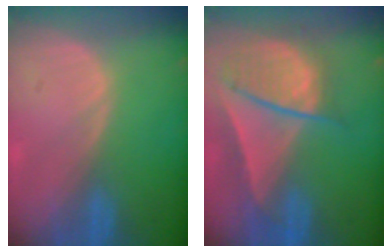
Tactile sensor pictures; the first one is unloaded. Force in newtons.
{"total": 9.4, "press": 8.1, "slide": 4.8}